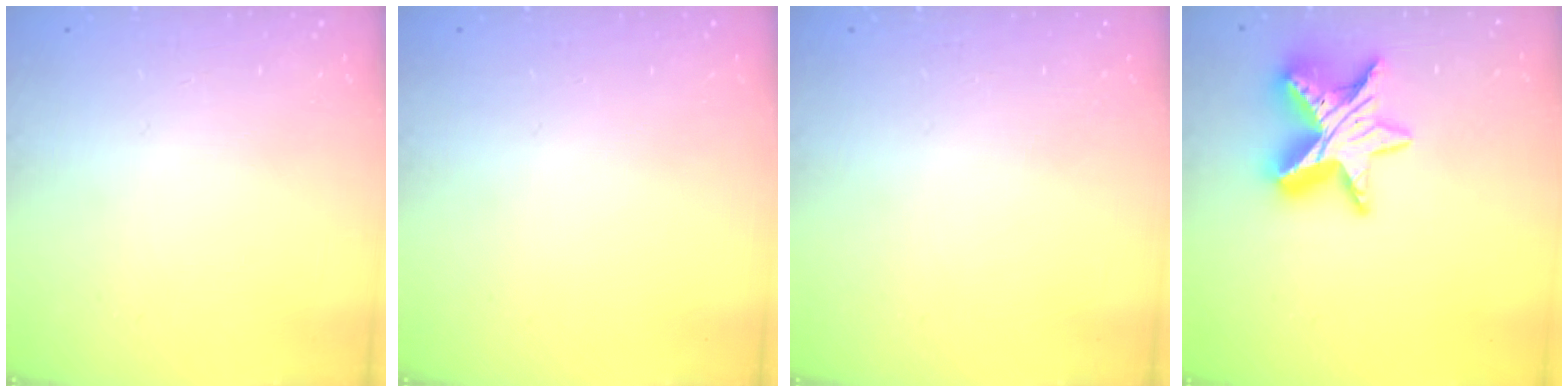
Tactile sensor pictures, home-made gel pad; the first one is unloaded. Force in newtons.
{"total": 0.0}
{"total": 0.0}
{"total": 13.7, "press": 13.7, "slide": 0.9}